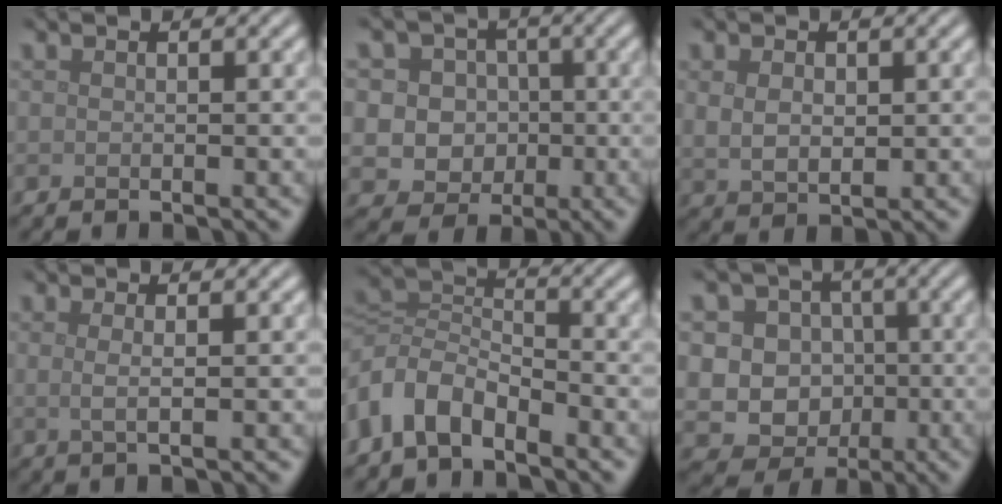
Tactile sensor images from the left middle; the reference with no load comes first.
{"total": 7.0, "force": [0.8, 6.4, 2.8], "torque": [-0.040, 0.029, -0.009]}
{"total": 2.4, "force": [0.6, 1.7, 1.7], "torque": [-0.038, -0.004, 0.017]}
{"total": 1.7, "force": [0.3, 0.5, 1.5], "torque": [-0.026, -0.001, 0.001]}
{"total": 6.0, "force": [-2.9, 3.8, 3.7], "torque": [-0.080, 0.004, -0.072]}
{"total": 12.1, "force": [-0.3, 11.4, 4.0], "torque": [-0.088, 0.025, -0.027]}